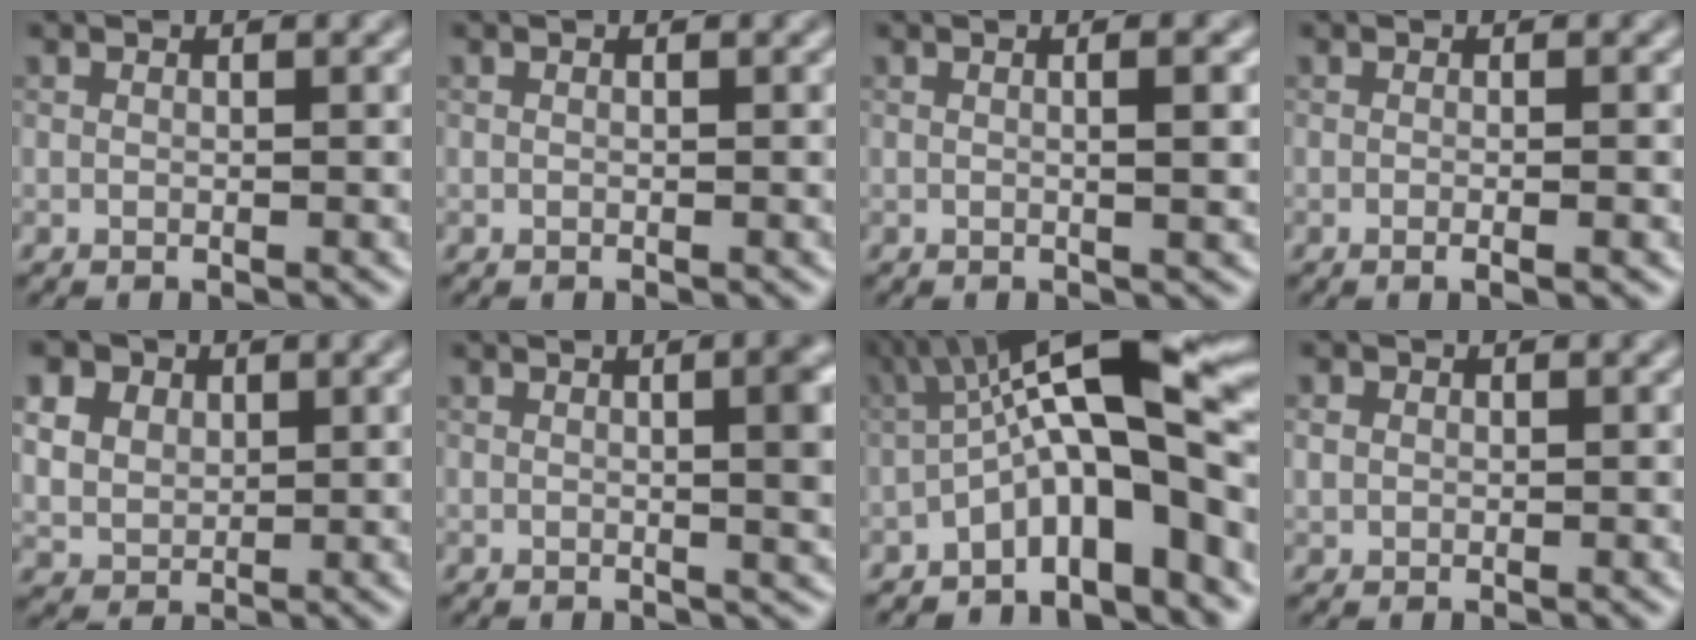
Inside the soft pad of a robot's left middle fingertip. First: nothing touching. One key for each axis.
{"total": 0.0}
{"total": 2.4, "fx": 0.0, "fy": 0.6, "fz": 2.3, "tx": -0.025, "ty": 0.014, "tz": -0.002}
{"total": 1.3, "fx": -0.7, "fy": 0.1, "fz": 1.2, "tx": -0.019, "ty": 0.003, "tz": -0.009}
{"total": 10.1, "fx": 5.2, "fy": 7.4, "fz": 4.4, "tx": -0.124, "ty": 0.038, "tz": 0.093}
{"total": 6.6, "fx": 1.1, "fy": 2.5, "fz": 5.9, "tx": -0.027, "ty": 0.024, "tz": 0.014}
{"total": 11.0, "fx": -1.4, "fy": 2.9, "fz": 10.5, "tx": -0.162, "ty": 0.033, "tz": -0.024}
{"total": 0.6, "fx": -0.2, "fy": 0.5, "fz": 0.0, "tx": -0.007, "ty": 0.003, "tz": 0.012}